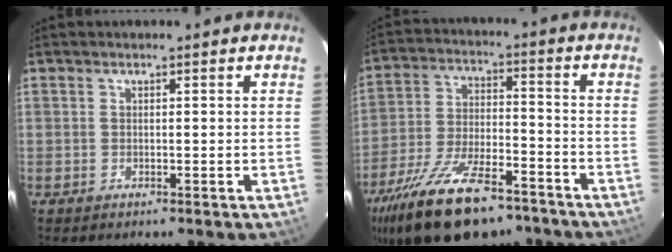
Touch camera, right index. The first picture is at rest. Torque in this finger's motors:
{"motor_torque": [1.77, -0.37, 1.05, 0.21]}